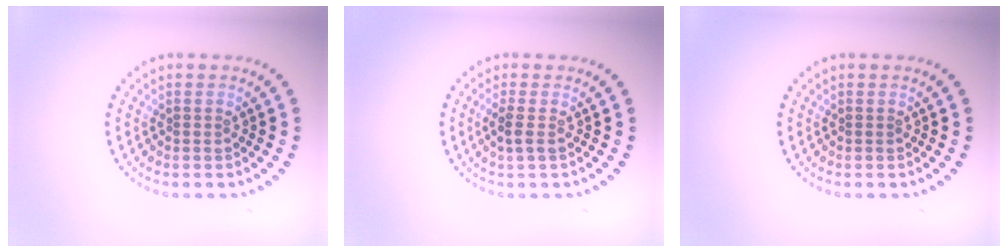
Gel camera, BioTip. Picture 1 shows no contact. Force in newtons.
{"total": 1.4, "press": 1.2, "slide": 0.7}
{"total": 0.0}